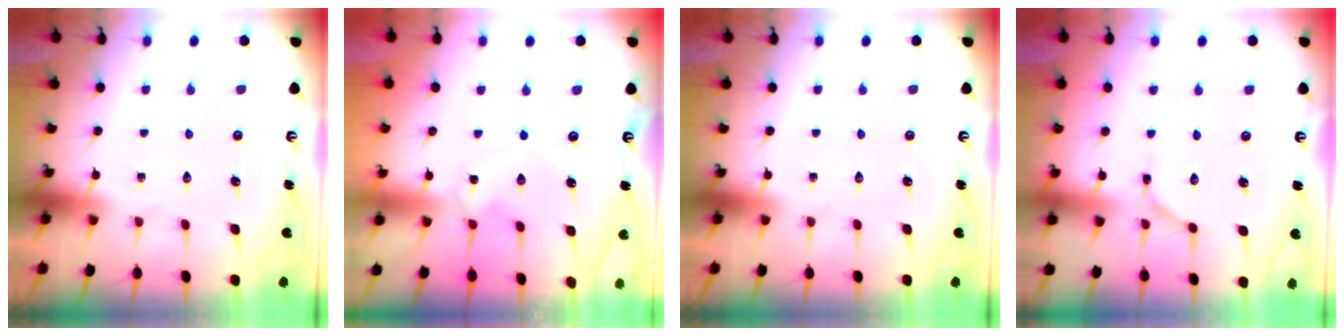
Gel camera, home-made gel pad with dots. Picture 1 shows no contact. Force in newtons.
{"total": 1.1, "press": 1.0, "slide": 0.2}
{"total": 0.0}
{"total": 4.4, "press": 4.4, "slide": 0.5}